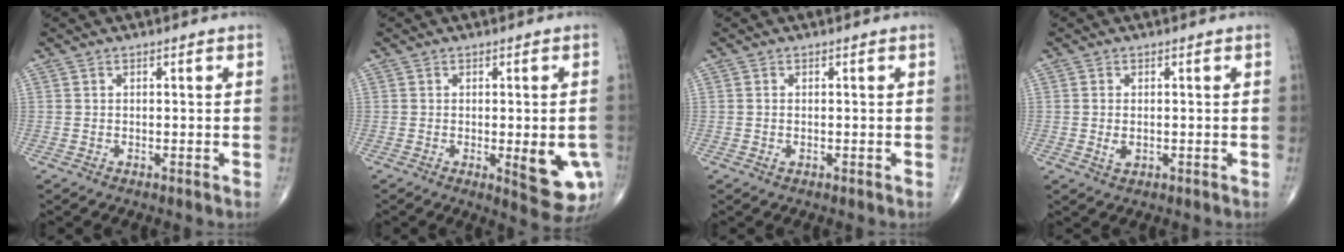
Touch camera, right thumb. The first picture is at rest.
{"total": 11.1, "force": [-2.4, 3.4, 10.2], "torque": [-0.102, -0.017, -0.021]}
{"total": 0.7, "force": [-0.2, 0.4, 0.5], "torque": [-0.012, 0.003, -0.001]}
{"total": 2.1, "force": [-0.2, 1.3, 1.6], "torque": [-0.031, -0.003, -0.002]}